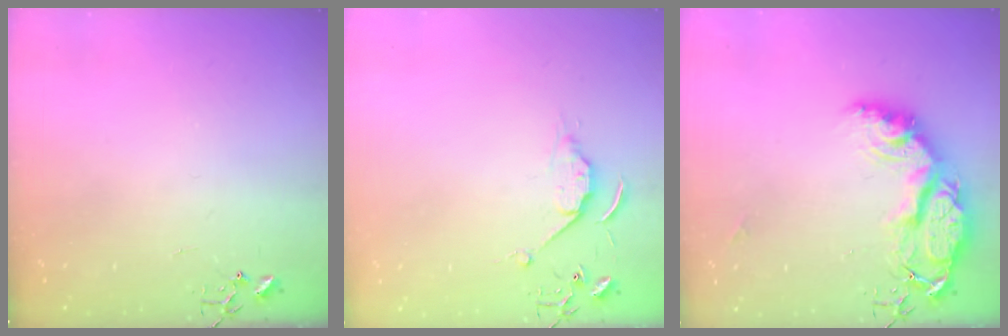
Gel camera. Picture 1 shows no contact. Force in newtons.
{"total": 6.5, "press": 6.5, "slide": 0.8}
{"total": 19.0, "press": 19.0, "slide": 1.8}